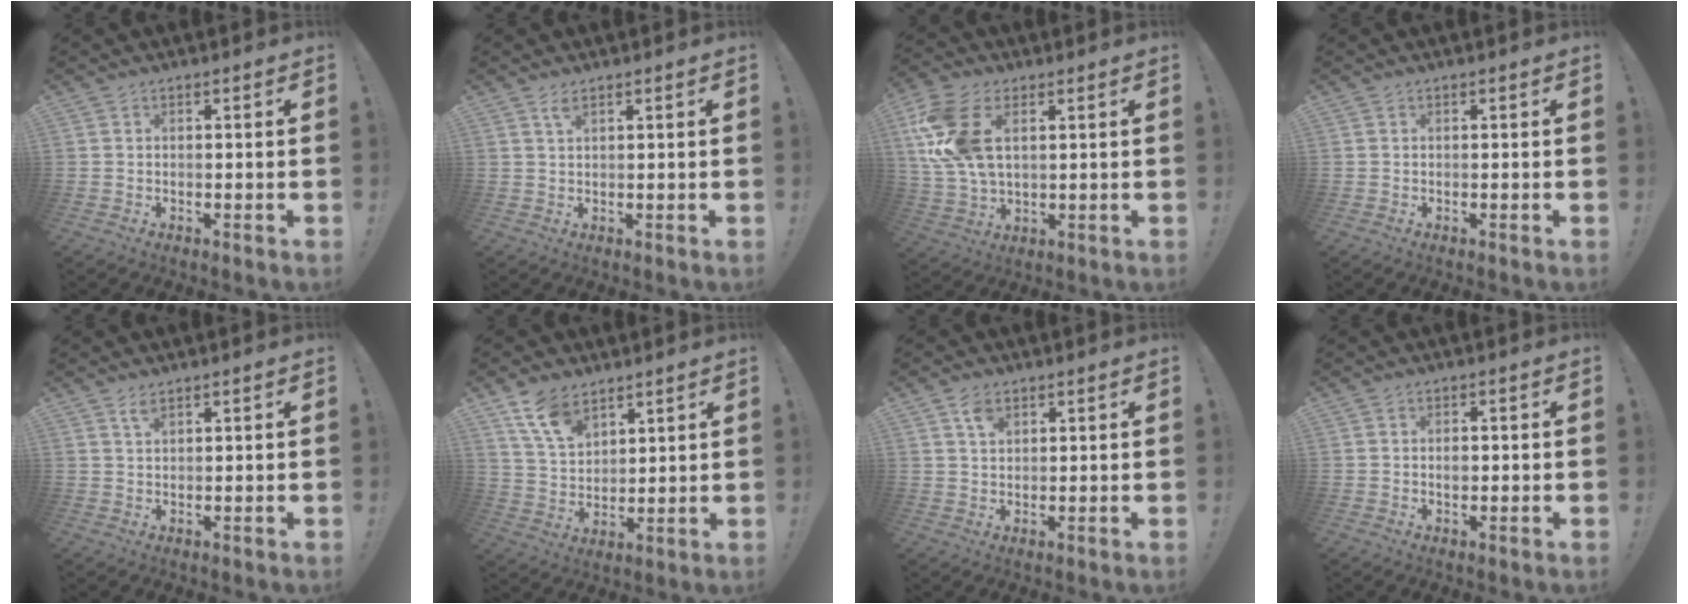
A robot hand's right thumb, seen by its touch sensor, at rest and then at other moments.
{"total": 2.1, "force": [1.1, 0.3, 1.7], "torque": [-0.027, -0.002, 0.017]}
{"total": 15.0, "force": [4.7, 9.1, 11.0], "torque": [-0.226, -0.015, 0.090]}
{"total": 0.0}
{"total": 2.4, "force": [1.5, 0.6, 1.8], "torque": [-0.029, -0.005, 0.025]}
{"total": 10.8, "force": [7.5, 6.2, 4.8], "torque": [-0.089, -0.041, 0.146]}
{"total": 4.2, "force": [2.5, 2.5, 2.2], "torque": [-0.028, -0.013, 0.043]}
{"total": 1.9, "force": [-0.1, 1.5, 1.1], "torque": [-0.012, 0.003, -0.005]}